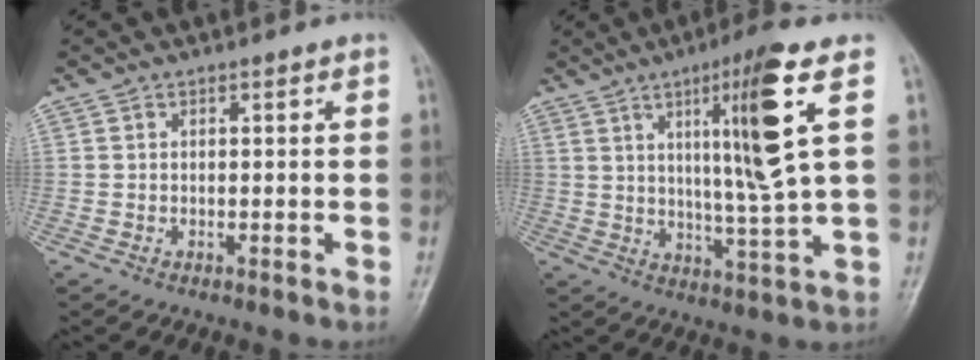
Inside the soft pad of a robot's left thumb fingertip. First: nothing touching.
{"total": 13.6, "force": [4.5, -0.3, 12.8], "torque": [-0.219, -0.030, 0.075]}